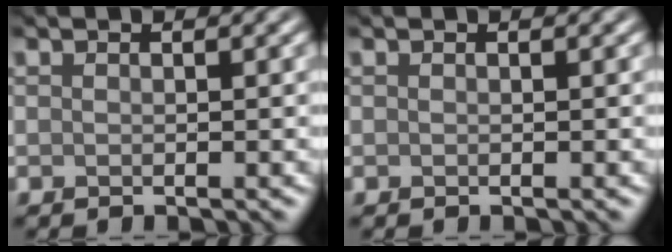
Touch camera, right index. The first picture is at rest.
{"total": 0.0}